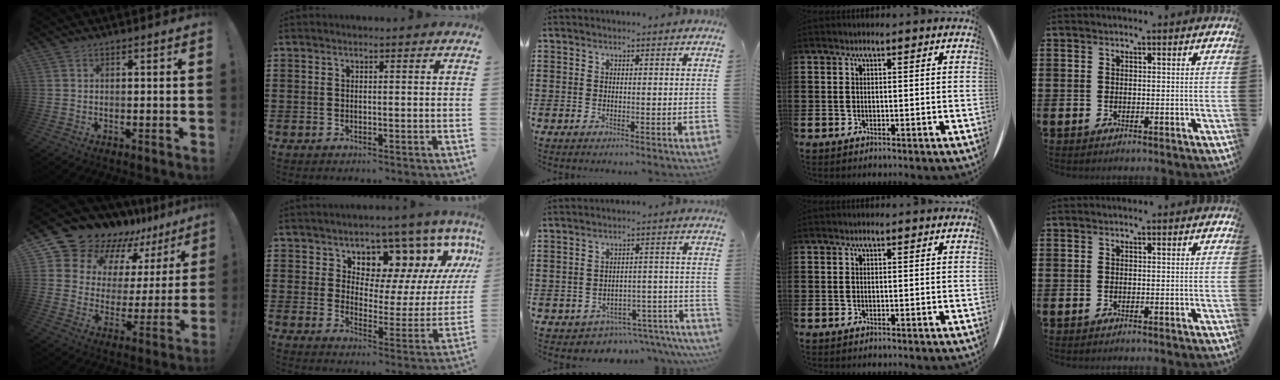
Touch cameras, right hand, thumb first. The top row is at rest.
{"thumb": {"total": 16.8, "force": [14.7, 7.7, 2.7], "torque": [-0.064, -0.123, 0.285]}, "index": {"total": 7.1, "force": [6.0, 3.5, 1.5], "torque": [-0.049, -0.061, 0.101]}, "middle": {"total": 3.7, "force": [-3.6, 0.9, 0.3], "torque": [-0.015, 0.008, -0.078]}}